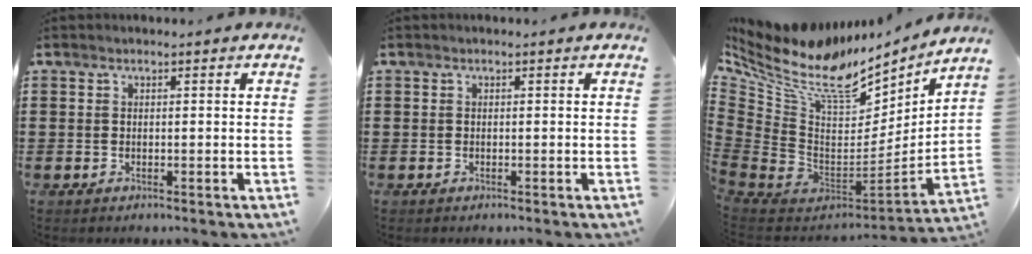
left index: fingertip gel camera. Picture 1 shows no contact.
{"total": 0.0}
{"total": 12.4, "force": [8.0, 5.7, 7.5], "torque": [-0.174, -0.067, 0.135]}